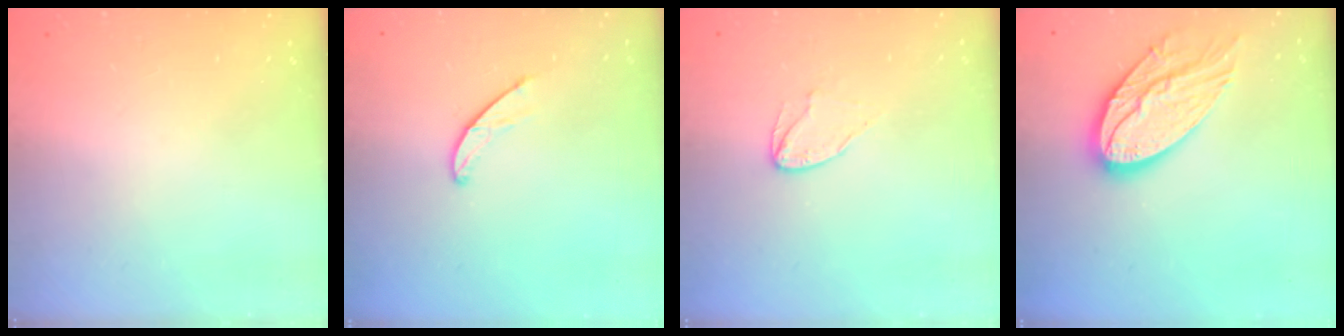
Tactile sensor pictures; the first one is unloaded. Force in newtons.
{"total": 5.0, "press": 5.0, "slide": 0.4}
{"total": 4.8, "press": 4.8, "slide": 0.4}
{"total": 17.1, "press": 17.0, "slide": 1.4}